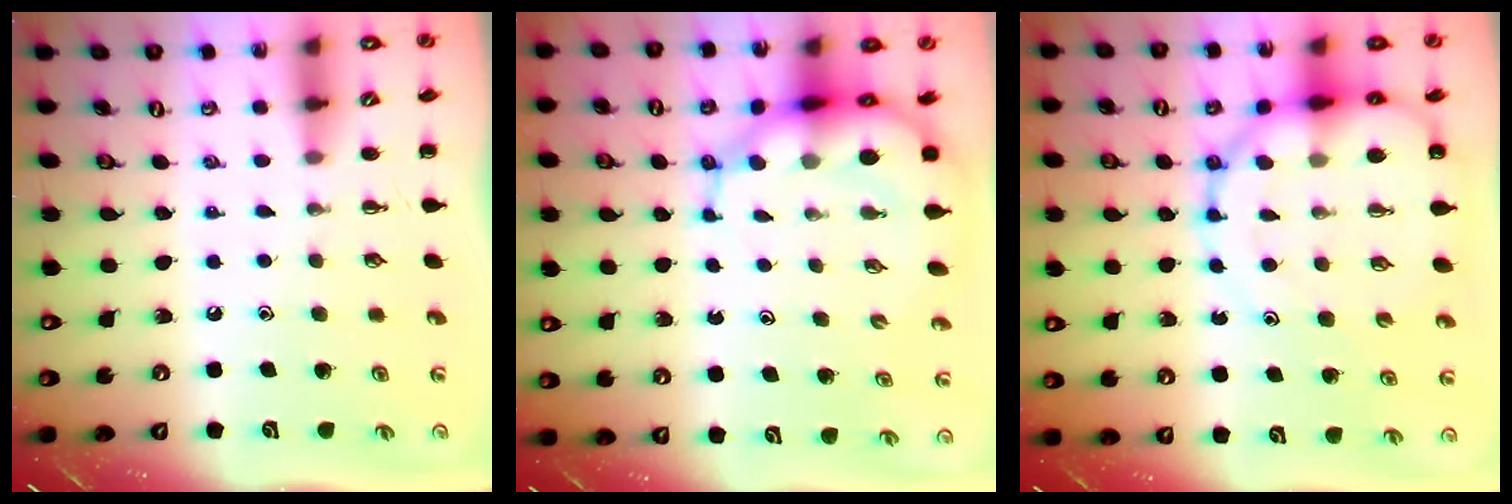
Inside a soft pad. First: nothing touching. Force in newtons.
{"total": 9.0, "press": 8.6, "slide": 2.4}
{"total": 15.3, "press": 14.9, "slide": 3.5}